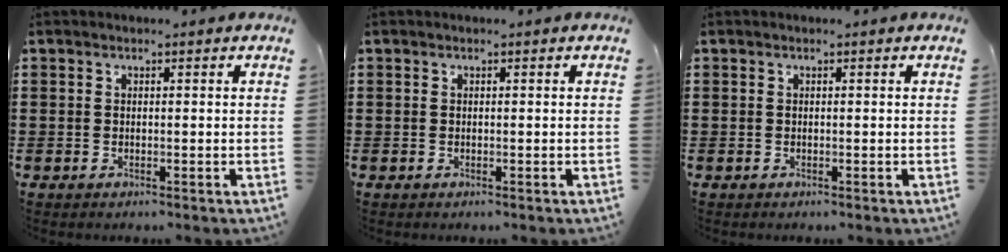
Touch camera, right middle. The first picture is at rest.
{"total": 0.0}
{"total": 0.0}